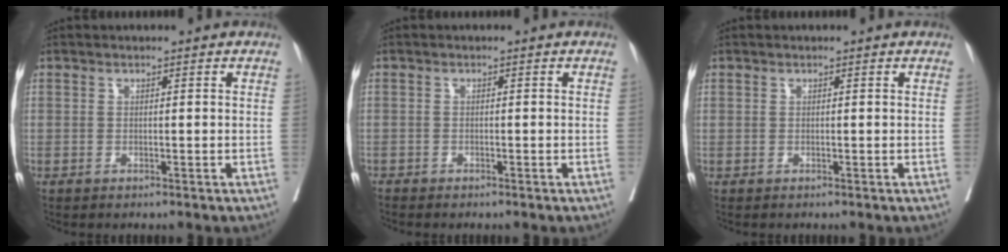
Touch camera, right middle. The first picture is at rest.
{"total": 0.9, "force": [-0.8, 0.3, 0.1], "torque": [-0.006, 0.000, -0.020]}
{"total": 0.0}